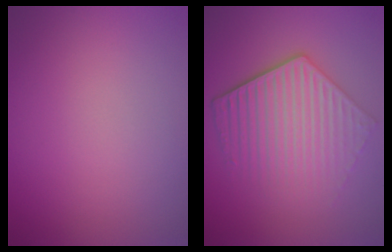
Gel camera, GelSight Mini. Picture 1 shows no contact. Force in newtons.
{"total": 5.9, "press": 4.4, "slide": 3.9}